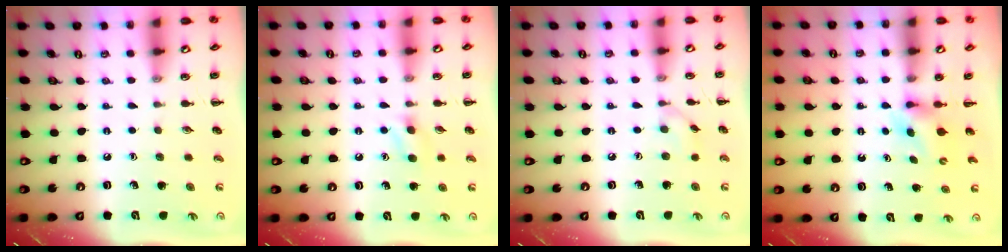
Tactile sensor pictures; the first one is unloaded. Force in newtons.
{"total": 4.4, "press": 4.1, "slide": 1.6}
{"total": 3.9, "press": 3.6, "slide": 1.6}
{"total": 3.8, "press": 3.6, "slide": 1.2}